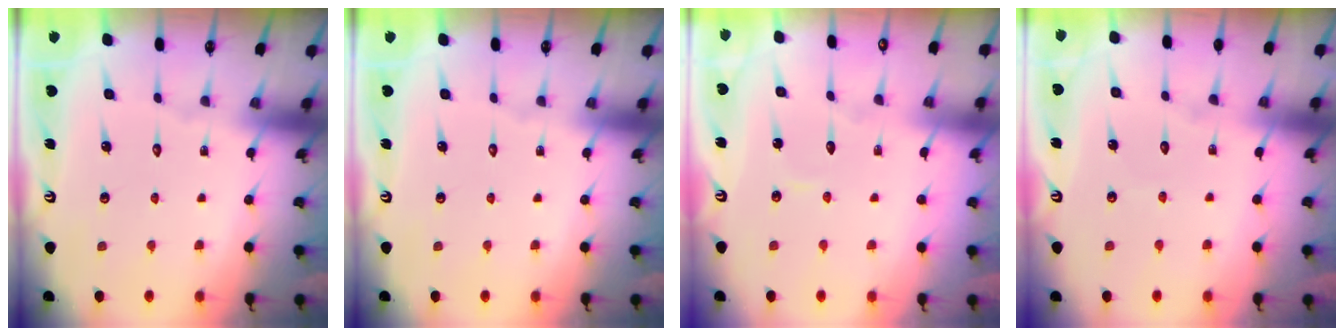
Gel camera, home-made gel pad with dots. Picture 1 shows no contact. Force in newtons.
{"total": 0.0}
{"total": 3.8, "press": 3.8, "slide": 0.2}
{"total": 2.9, "press": 2.9, "slide": 0.3}